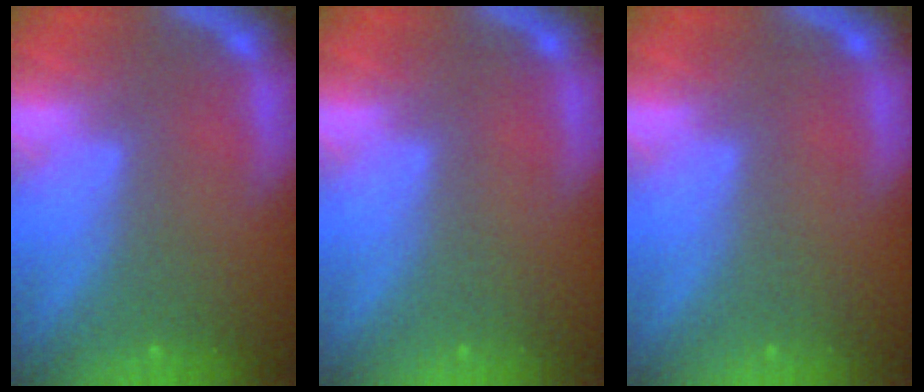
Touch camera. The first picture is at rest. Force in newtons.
{"total": 0.0}
{"total": 0.0}